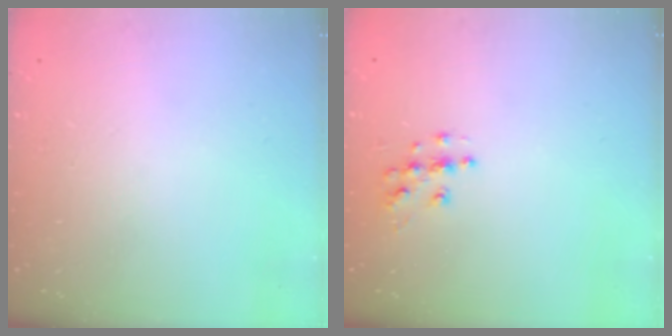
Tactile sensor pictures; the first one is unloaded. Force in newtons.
{"total": 6.3, "press": 6.3, "slide": 0.3}